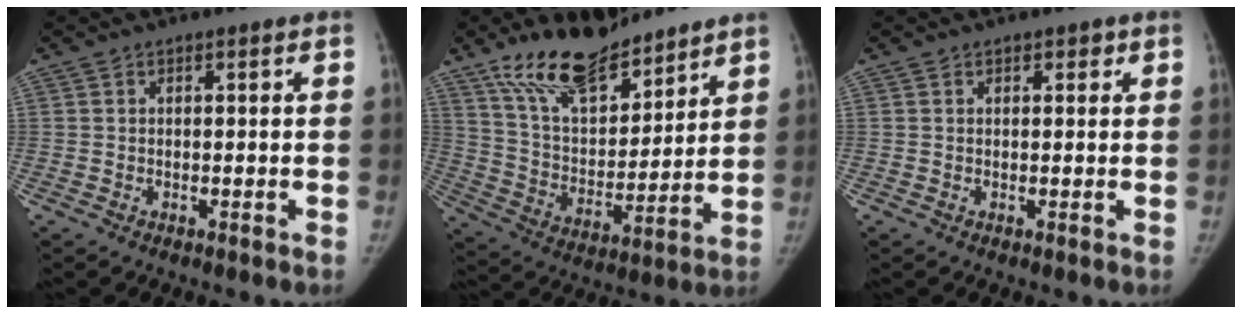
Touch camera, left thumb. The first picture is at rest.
{"total": 17.5, "force": [13.3, 7.3, 8.8], "torque": [-0.112, -0.070, 0.245]}
{"total": 1.1, "force": [0.7, 0.7, 0.5], "torque": [0.007, -0.002, 0.006]}